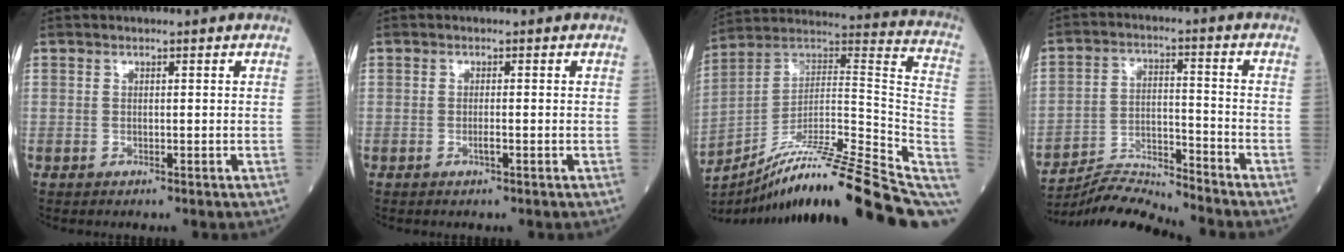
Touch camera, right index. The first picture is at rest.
{"total": 0.8, "force": [-0.3, -0.1, 0.7], "torque": [-0.018, 0.000, -0.003]}
{"total": 26.3, "force": [-19.1, 1.7, 18.1], "torque": [-0.200, 0.030, -0.302]}
{"total": 8.6, "force": [-8.4, -1.6, 0.0], "torque": [-0.005, 0.014, -0.152]}